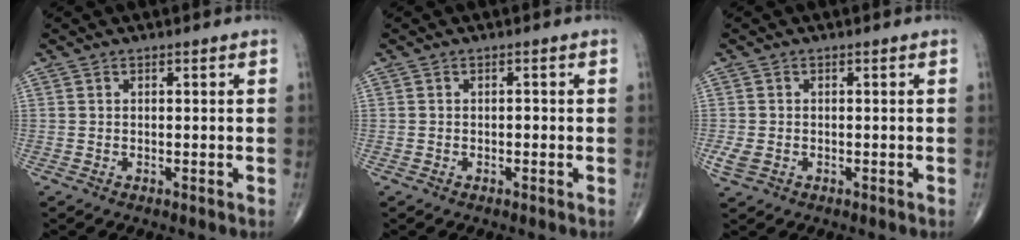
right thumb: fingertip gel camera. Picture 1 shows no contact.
{"total": 0.7, "force": [-0.2, 0.5, 0.4], "torque": [0.000, 0.002, -0.005]}
{"total": 2.5, "force": [-0.7, 1.9, 1.5], "torque": [-0.036, 0.000, -0.010]}